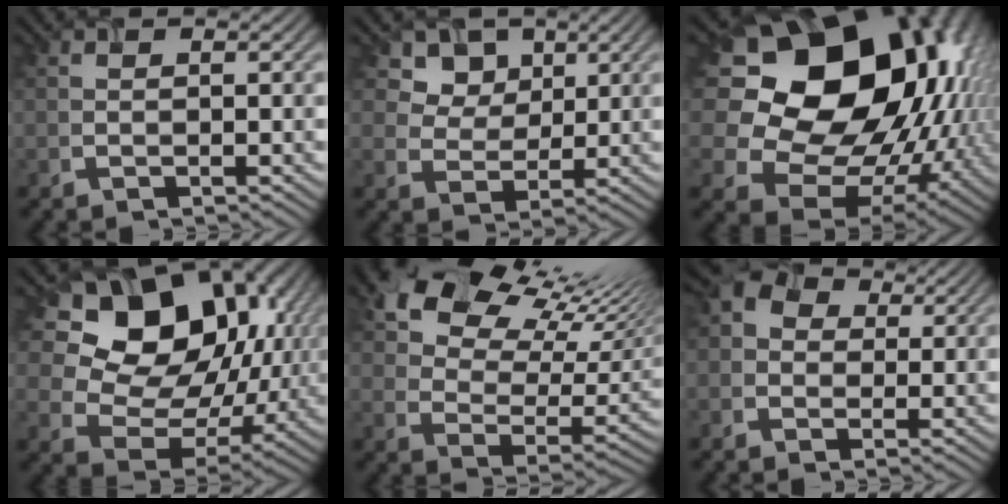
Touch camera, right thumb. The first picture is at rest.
{"total": 5.5, "force": [3.3, 4.1, 1.5], "torque": [-0.042, -0.029, 0.081]}
{"total": 21.7, "force": [4.1, 17.3, 12.4], "torque": [-0.281, -0.011, 0.115]}
{"total": 16.6, "force": [5.3, 13.0, 8.8], "torque": [-0.156, 0.011, 0.111]}
{"total": 16.4, "force": [11.0, 8.4, 8.8], "torque": [-0.186, 0.031, 0.170]}
{"total": 3.1, "force": [0.2, 3.0, 0.8], "torque": [-0.015, 0.003, -0.002]}